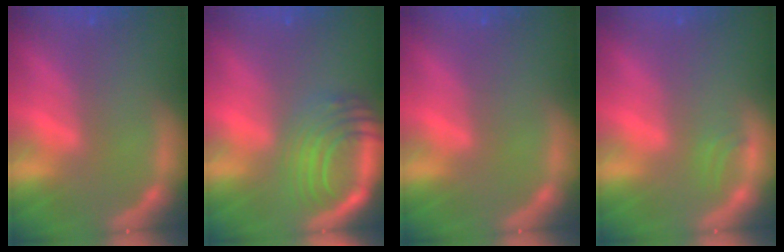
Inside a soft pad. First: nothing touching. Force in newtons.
{"total": 9.0}
{"total": 0.0}
{"total": 0.9}